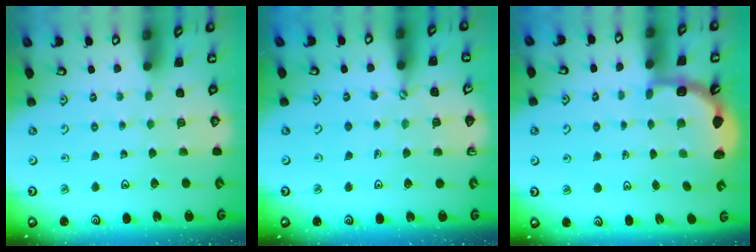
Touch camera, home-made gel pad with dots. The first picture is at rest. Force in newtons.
{"total": 2.7, "press": 2.7, "slide": 0.4}
{"total": 3.3, "press": 2.4, "slide": 2.2}